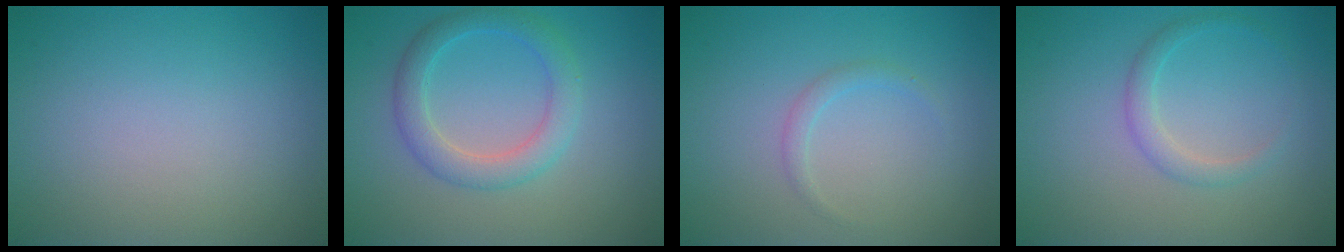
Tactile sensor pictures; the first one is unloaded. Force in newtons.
{"total": 3.3, "press": 3.3, "slide": 0.1}
{"total": 1.0, "press": 1.0, "slide": 0.0}
{"total": 1.6, "press": 1.6, "slide": 0.1}